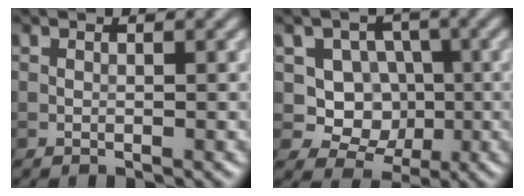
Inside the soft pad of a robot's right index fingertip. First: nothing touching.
{"total": 6.1, "force": [0.5, 5.6, 2.4], "torque": [-0.025, 0.007, -0.002]}